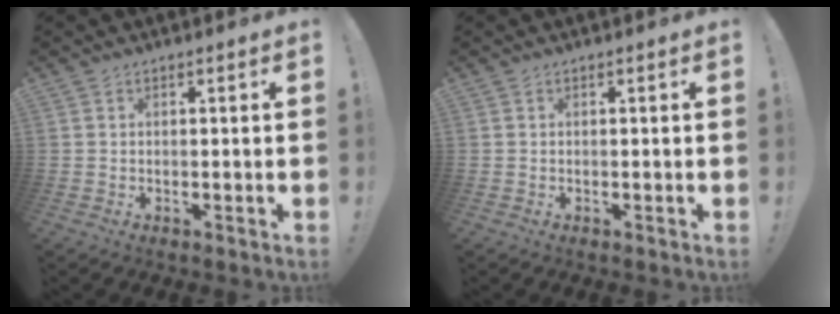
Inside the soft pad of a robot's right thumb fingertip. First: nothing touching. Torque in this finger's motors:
{"motor_torque": [0.00, 0.00, 0.00, 0.00, 0.00]}